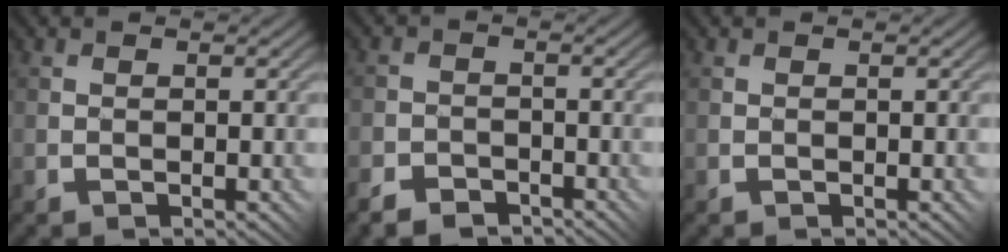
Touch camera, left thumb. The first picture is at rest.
{"total": 3.4, "force": [-2.9, 1.5, 0.8], "torque": [-0.015, 0.003, -0.061]}
{"total": 0.0}